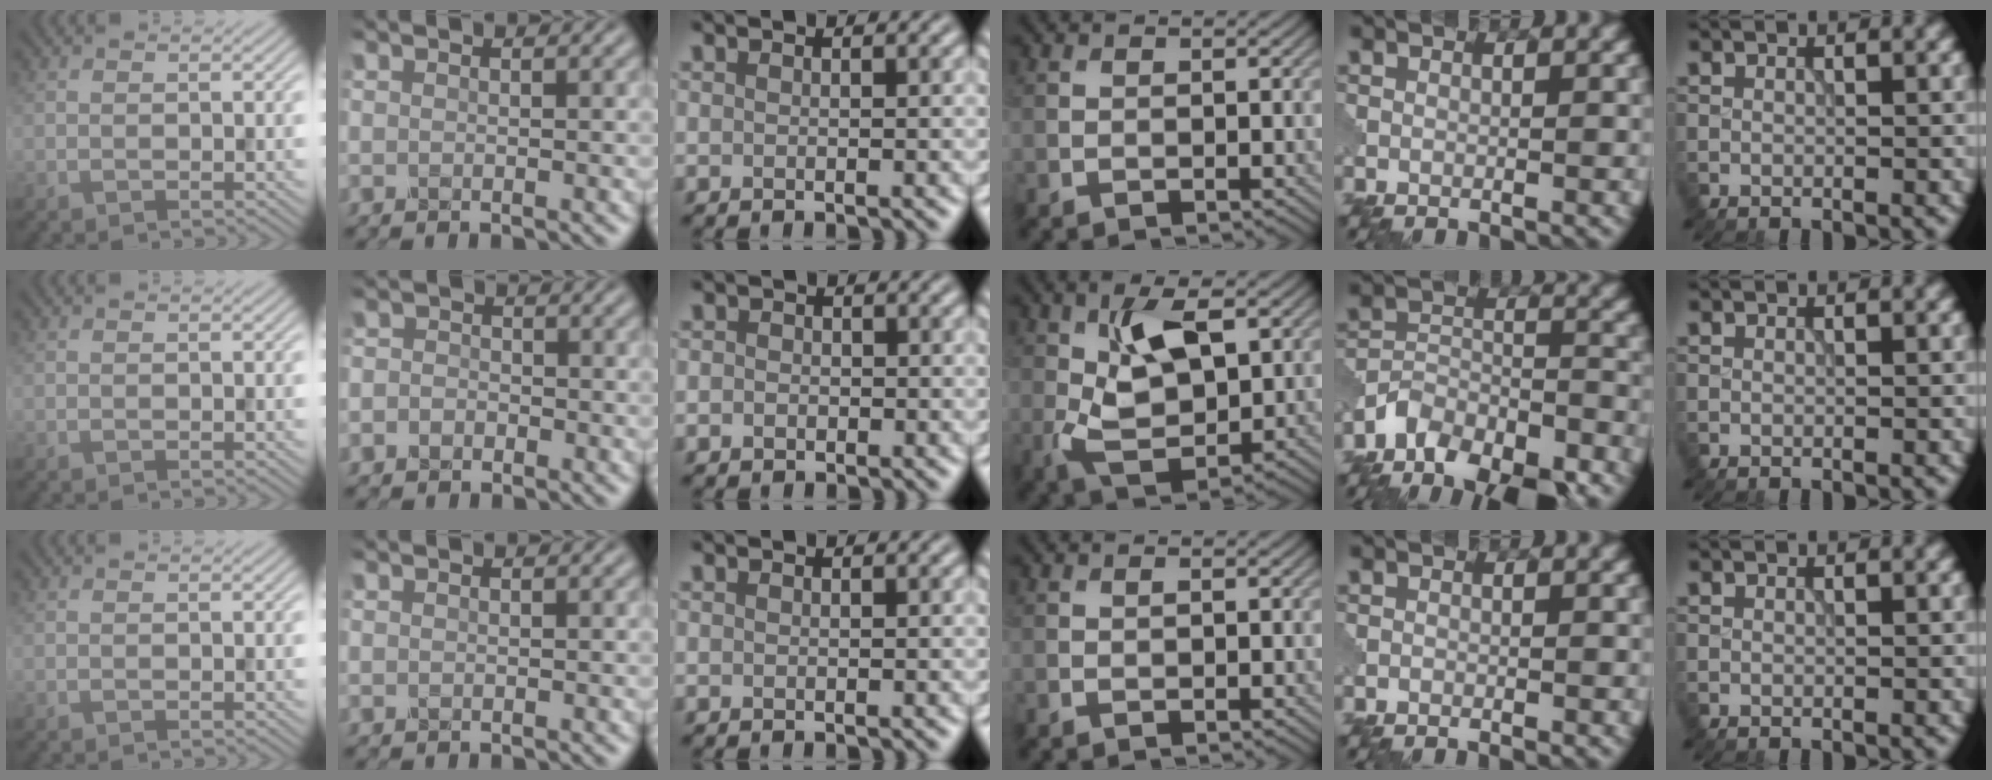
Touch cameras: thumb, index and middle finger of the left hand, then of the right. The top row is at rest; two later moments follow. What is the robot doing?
{"motion": "extract", "object": "pin"}